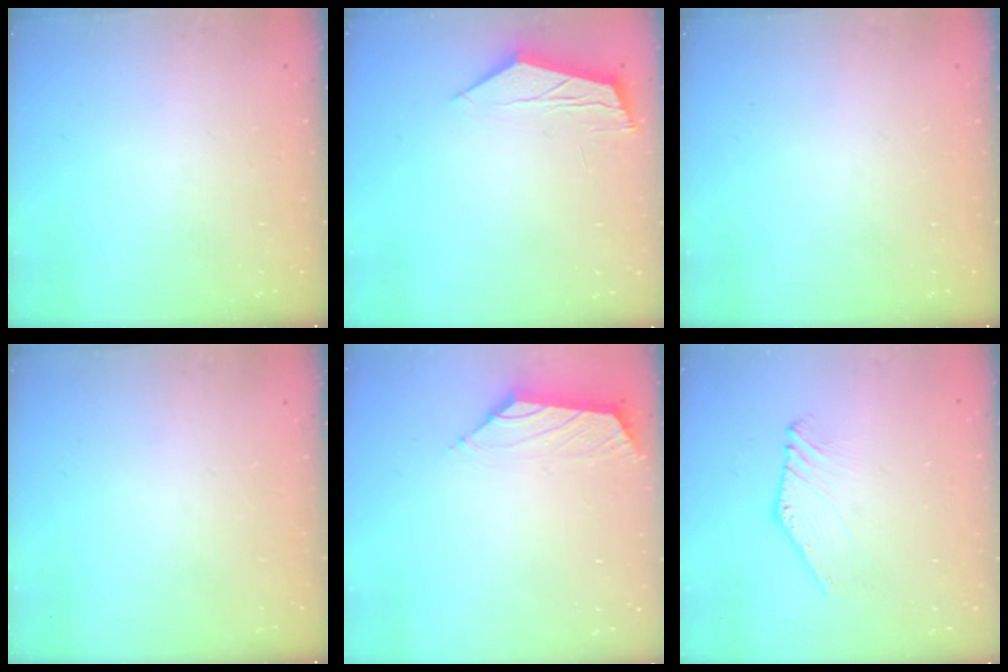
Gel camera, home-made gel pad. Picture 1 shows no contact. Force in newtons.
{"total": 5.6, "press": 5.6, "slide": 0.1}
{"total": 0.0}
{"total": 0.0}
{"total": 1.5, "press": 1.4, "slide": 0.6}
{"total": 1.0, "press": 1.0, "slide": 0.0}